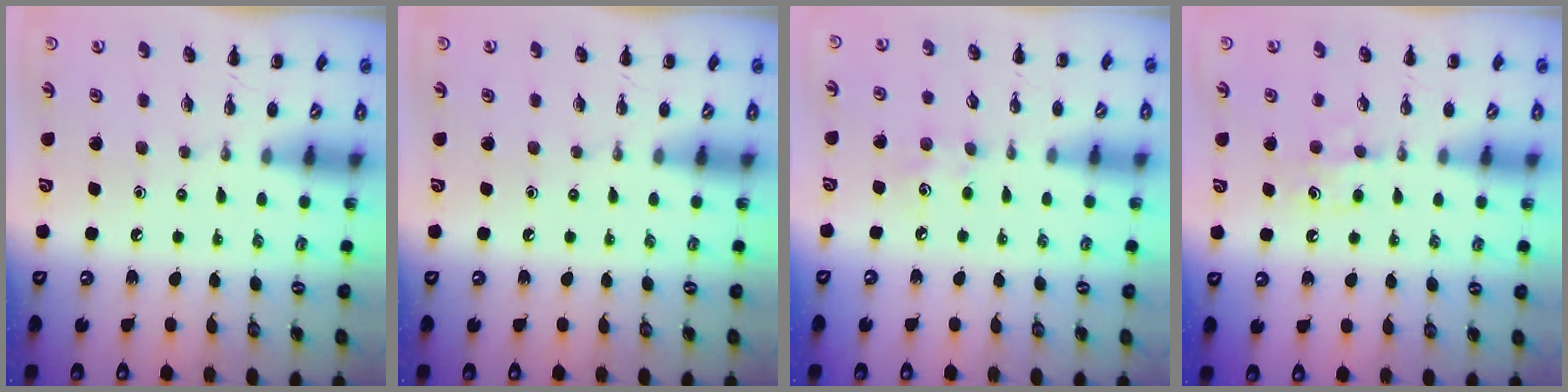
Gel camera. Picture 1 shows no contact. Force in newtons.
{"total": 0.0}
{"total": 4.9, "press": 4.7, "slide": 1.0}
{"total": 5.8, "press": 5.7, "slide": 1.5}